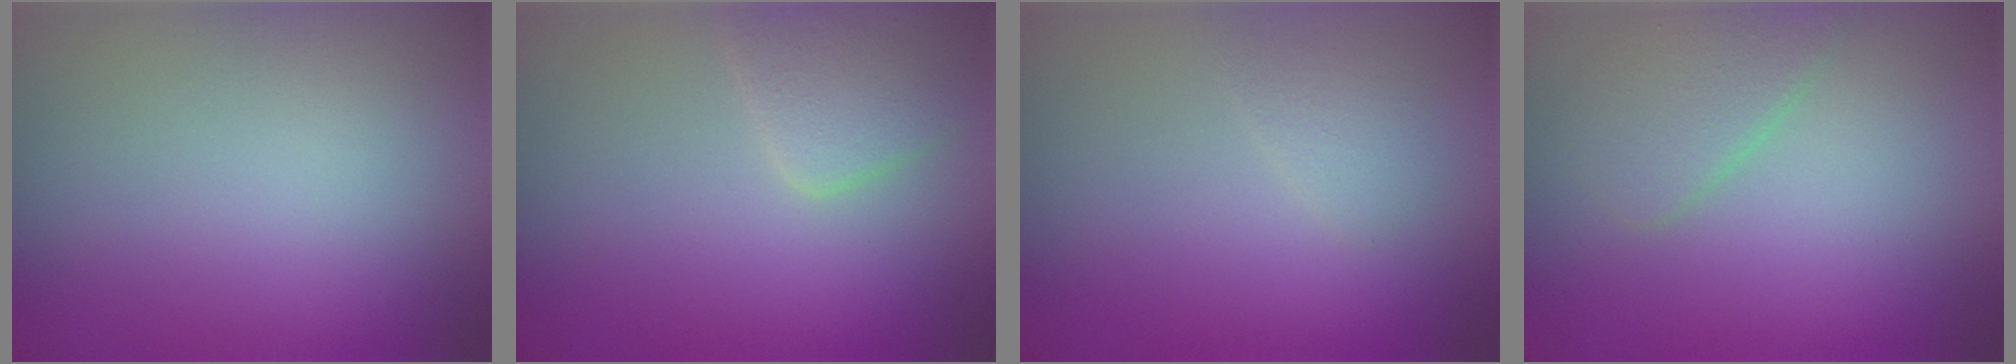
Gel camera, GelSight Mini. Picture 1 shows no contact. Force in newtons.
{"total": 2.5, "press": 2.5, "slide": 0.1}
{"total": 1.0, "press": 1.0, "slide": 0.0}
{"total": 2.6, "press": 2.6, "slide": 0.1}